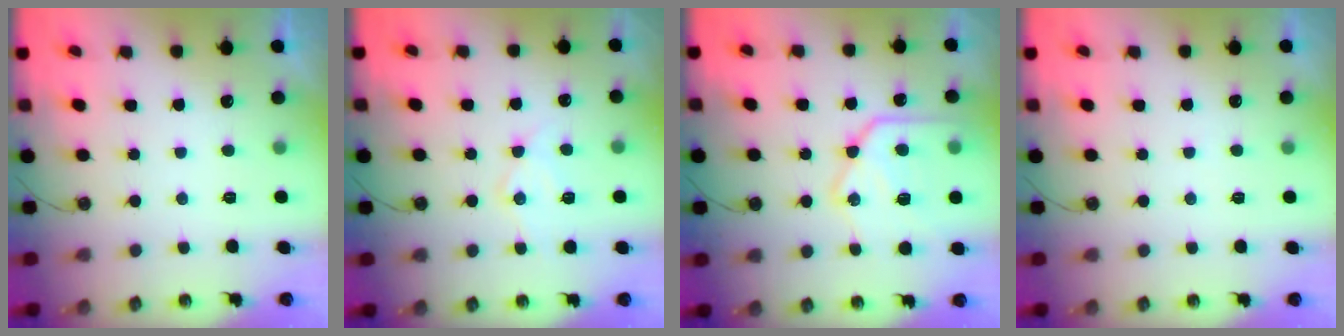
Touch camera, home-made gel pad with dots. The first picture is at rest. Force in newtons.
{"total": 9.1, "press": 9.1, "slide": 0.7}
{"total": 18.3, "press": 18.3, "slide": 1.4}
{"total": 3.3, "press": 3.2, "slide": 0.5}